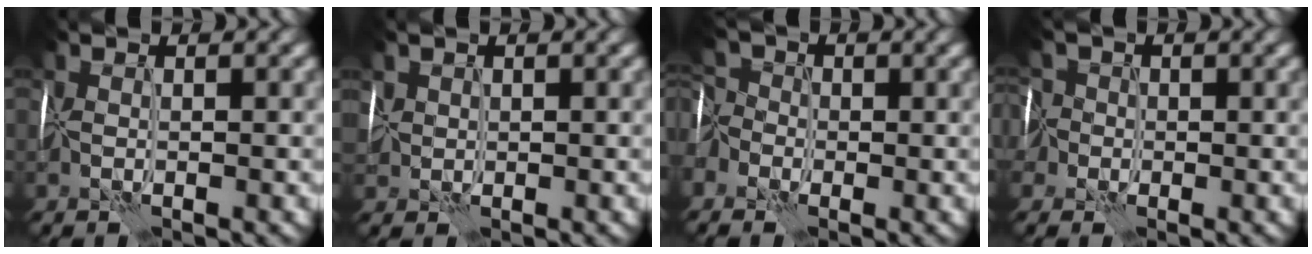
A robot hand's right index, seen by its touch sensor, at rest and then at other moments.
{"total": 1.2, "force": [0.4, 1.1, 0.3], "torque": [-0.014, 0.002, 0.008]}
{"total": 5.9, "force": [-2.2, 4.3, 3.3], "torque": [-0.080, 0.009, -0.054]}
{"total": 5.8, "force": [-0.1, 4.8, 3.2], "torque": [-0.059, 0.028, -0.044]}